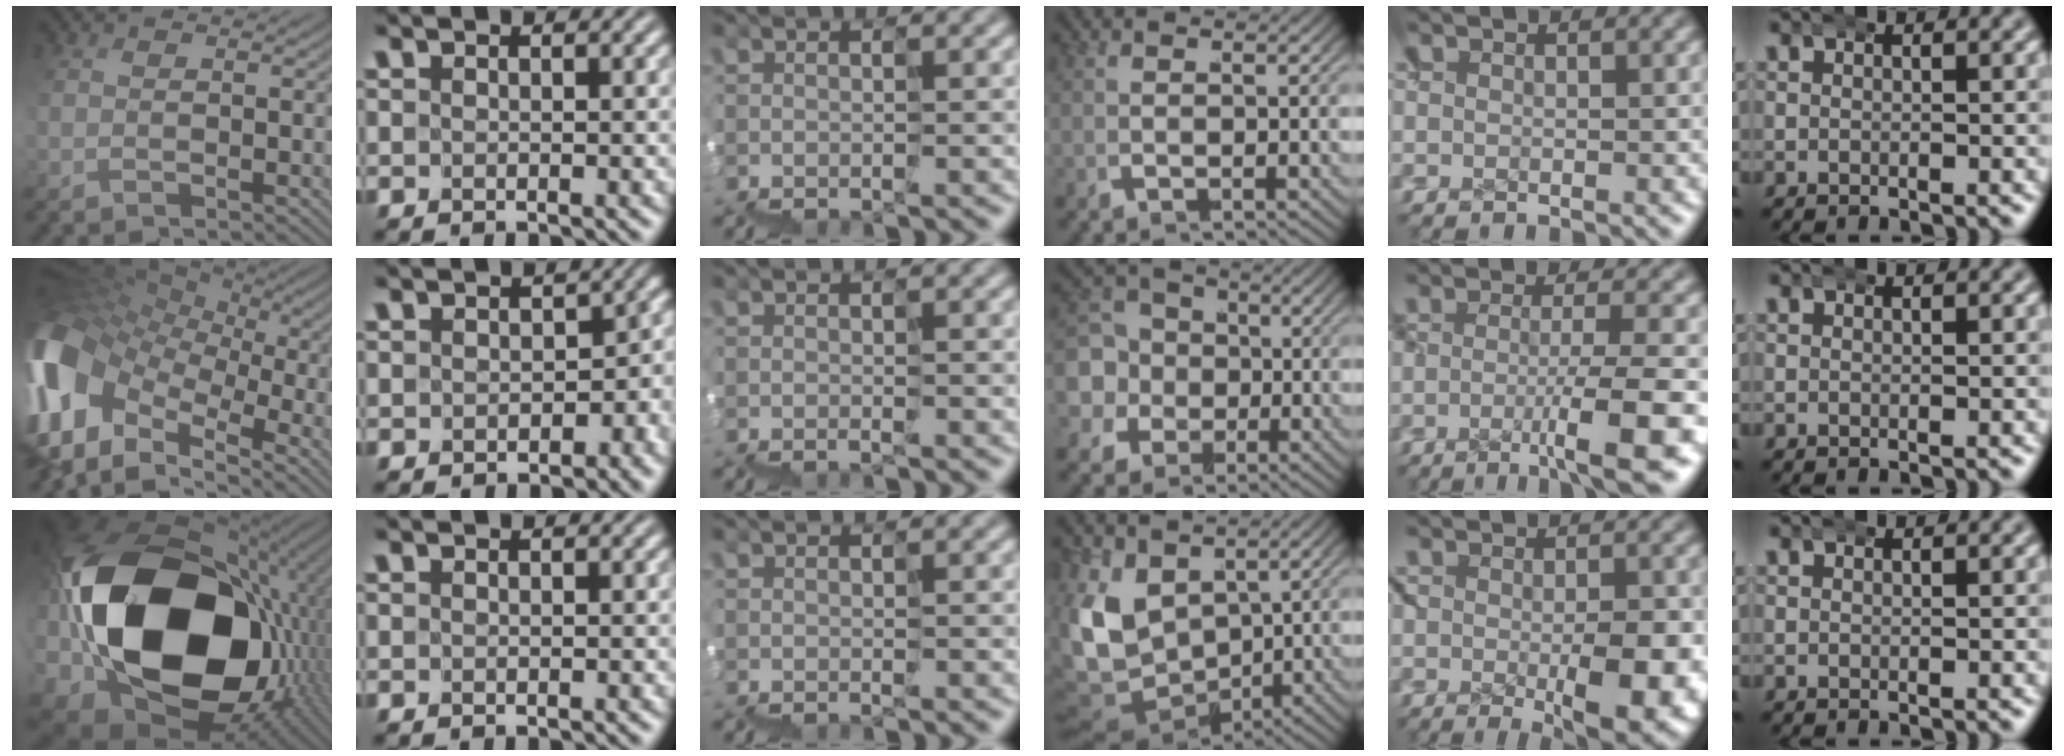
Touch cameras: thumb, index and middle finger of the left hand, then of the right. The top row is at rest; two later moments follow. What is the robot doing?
{"motion": "wrap", "object": "ethernet cable"}